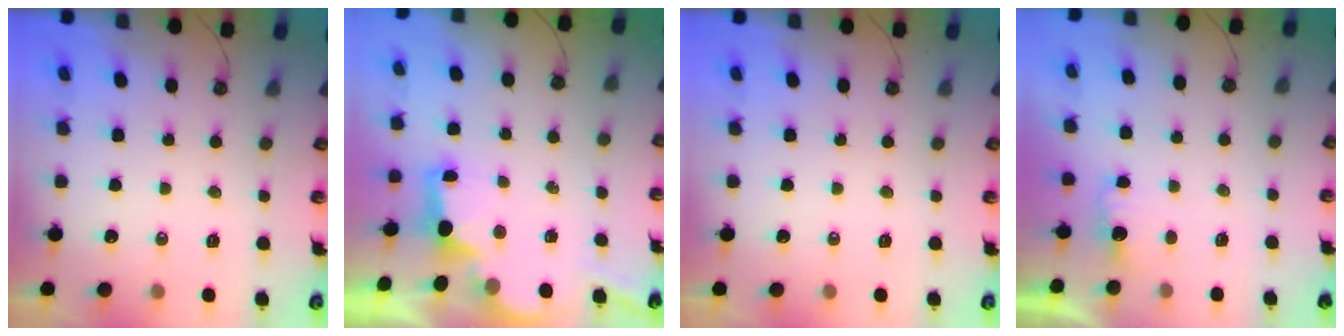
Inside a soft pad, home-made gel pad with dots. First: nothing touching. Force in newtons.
{"total": 2.9, "press": 2.7, "slide": 0.9}
{"total": 0.0}
{"total": 1.8, "press": 1.6, "slide": 0.9}